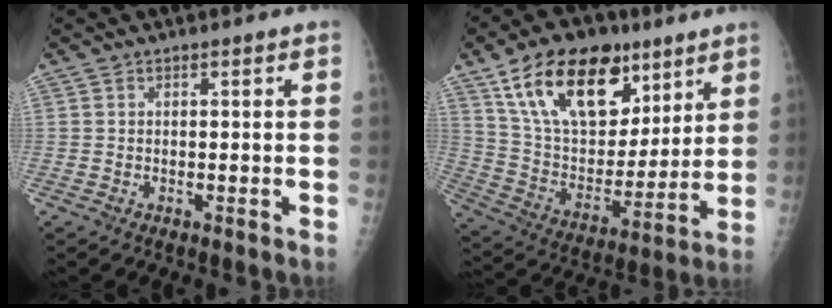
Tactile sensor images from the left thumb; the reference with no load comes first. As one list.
[{"total": 23.9, "force": [13.3, 13.9, 14.2], "torque": [-0.201, -0.035, 0.236]}]